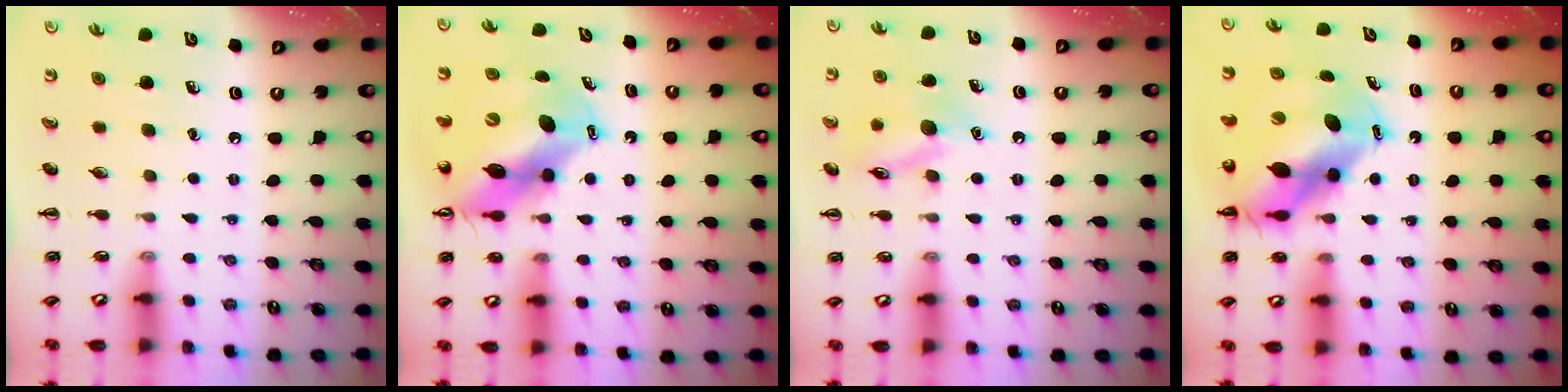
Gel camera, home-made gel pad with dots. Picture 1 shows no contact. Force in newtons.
{"total": 12.5, "press": 11.9, "slide": 3.8}
{"total": 10.7, "press": 10.7, "slide": 0.8}
{"total": 9.5, "press": 9.1, "slide": 2.4}